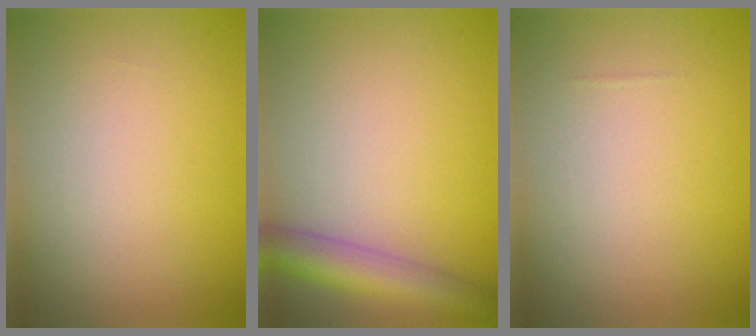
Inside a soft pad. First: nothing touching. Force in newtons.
{"total": 4.9, "press": 4.9, "slide": 0.2}
{"total": 0.0}